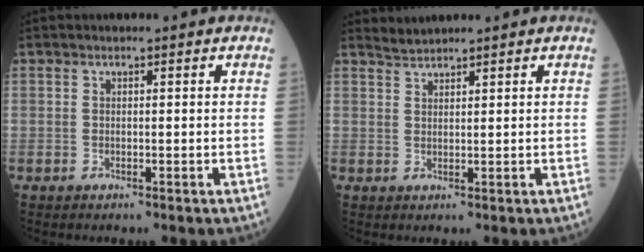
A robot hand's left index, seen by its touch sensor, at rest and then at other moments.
{"total": 1.7, "force": [1.6, -0.5, -0.4], "torque": [-0.001, 0.005, 0.040]}